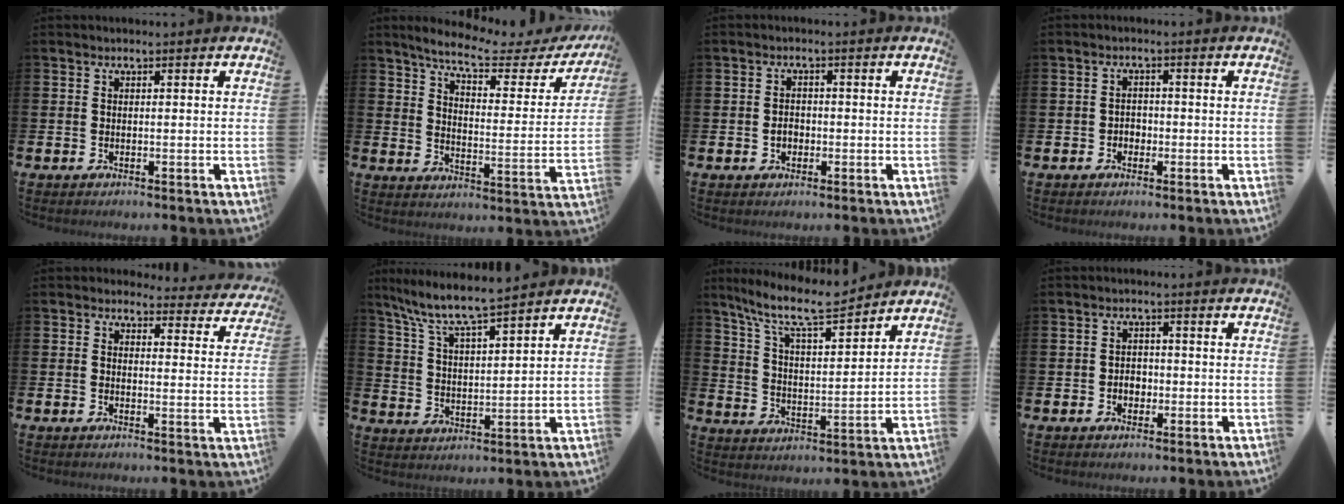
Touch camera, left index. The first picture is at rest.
{"total": 7.0, "force": [6.0, 1.4, 3.4], "torque": [-0.078, -0.043, 0.093]}
{"total": 1.8, "force": [-0.4, 1.4, 0.9], "torque": [-0.011, 0.003, -0.012]}
{"total": 1.7, "force": [-0.7, 1.4, 0.5], "torque": [-0.012, 0.003, -0.018]}
{"total": 3.1, "force": [2.8, 1.2, 0.1], "torque": [-0.003, -0.023, 0.046]}
{"total": 7.5, "force": [6.9, 0.3, 2.9], "torque": [-0.087, -0.038, 0.122]}
{"total": 9.7, "force": [8.4, 1.5, 4.5], "torque": [-0.121, -0.040, 0.149]}
{"total": 2.2, "force": [-0.6, 1.8, 1.2], "torque": [-0.016, 0.002, -0.016]}